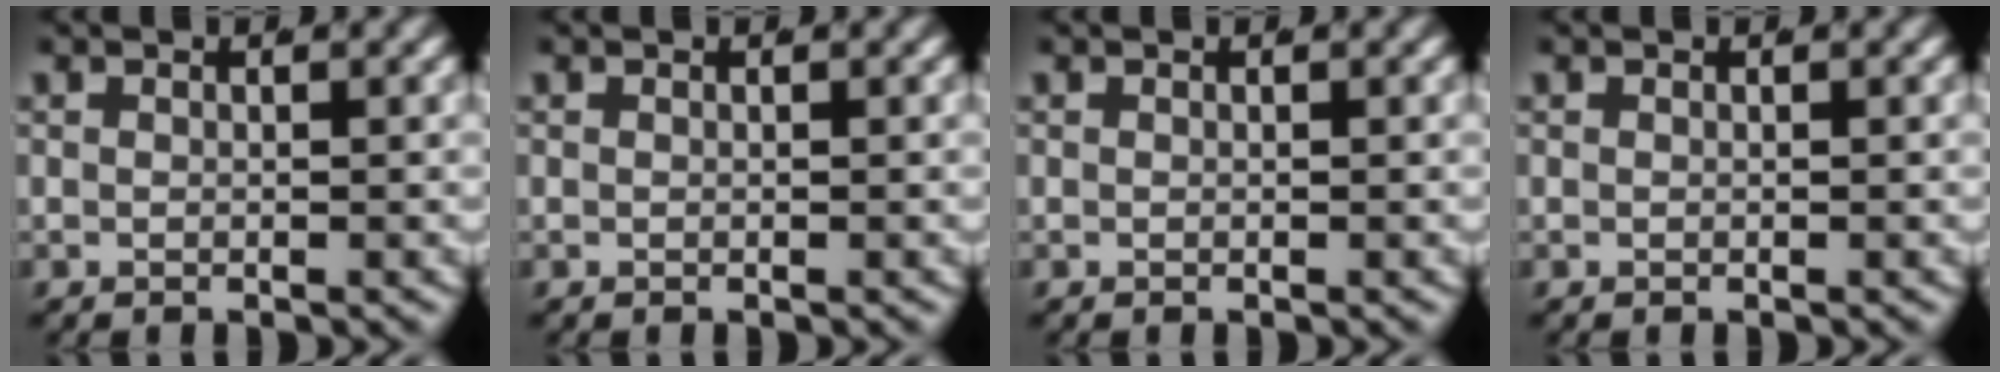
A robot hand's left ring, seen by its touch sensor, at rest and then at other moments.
{"total": 0.0}
{"total": 0.0}
{"total": 0.0}